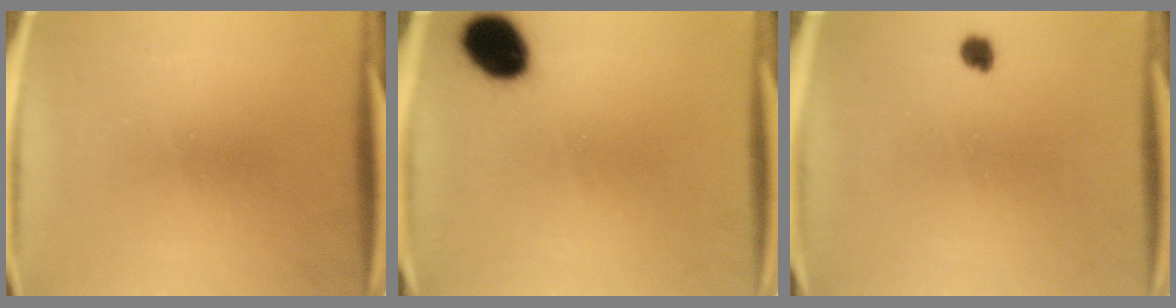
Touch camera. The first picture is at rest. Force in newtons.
{"total": 9.8}
{"total": 1.8}